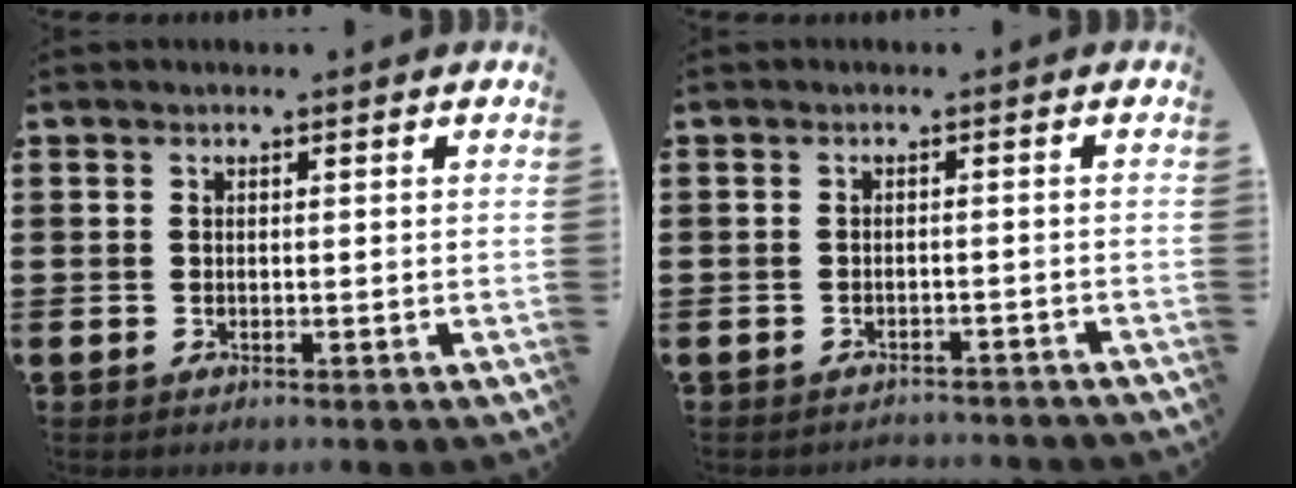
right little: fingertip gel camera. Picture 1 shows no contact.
{"total": 1.5, "force": [-1.5, 0.0, -0.1], "torque": [-0.003, 0.003, -0.031]}